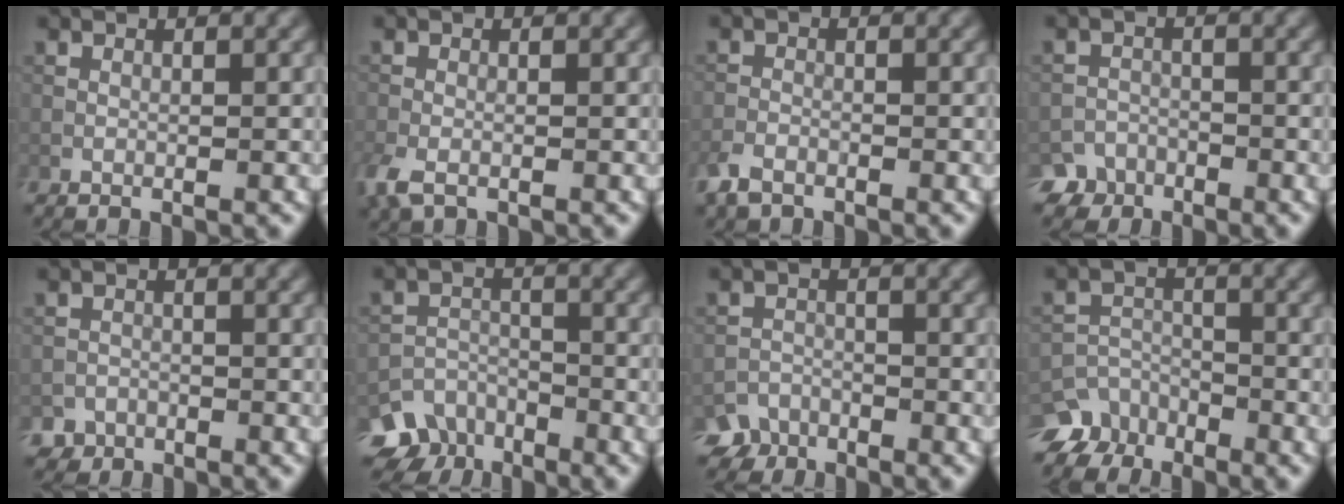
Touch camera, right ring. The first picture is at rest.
{"total": 3.2, "force": [-2.0, 1.6, 1.9], "torque": [-0.050, -0.011, -0.043]}
{"total": 2.5, "force": [-1.9, 1.2, 1.0], "torque": [-0.023, -0.005, -0.047]}
{"total": 4.0, "force": [-3.3, 2.3, 0.1], "torque": [0.014, 0.002, -0.050]}
{"total": 2.3, "force": [-1.9, 1.3, -0.2], "torque": [0.013, 0.007, -0.031]}
{"total": 5.4, "force": [-4.2, 3.3, 0.9], "torque": [-0.006, -0.010, -0.071]}
{"total": 3.8, "force": [-3.2, 2.0, 0.2], "torque": [0.006, -0.004, -0.053]}
{"total": 5.9, "force": [-4.9, 3.3, 0.4], "torque": [0.016, -0.005, -0.081]}